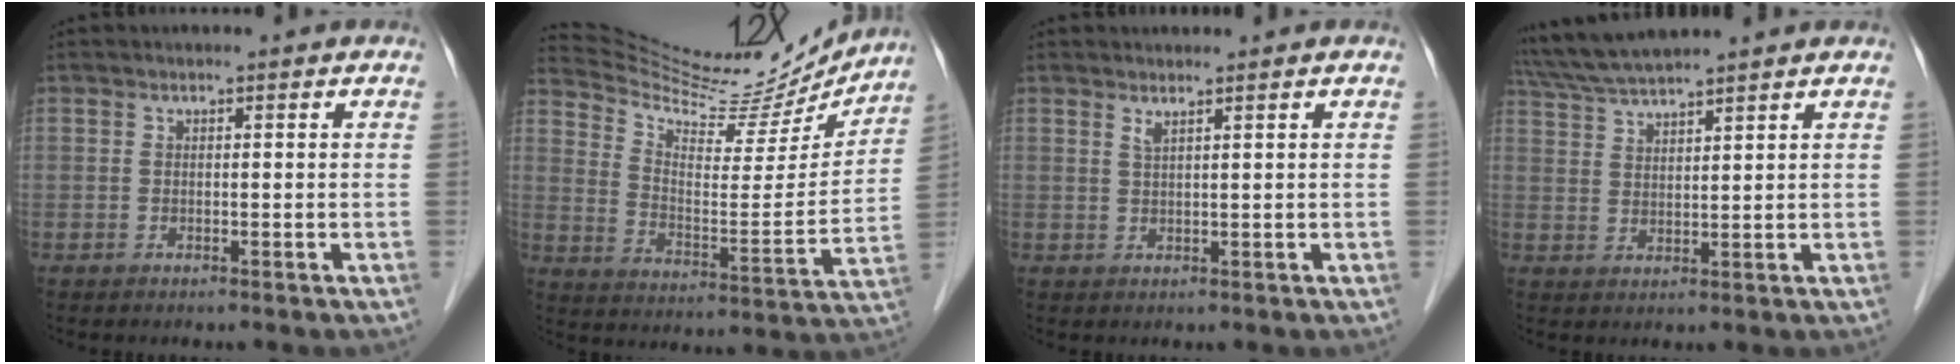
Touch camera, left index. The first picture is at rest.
{"total": 21.9, "force": [20.6, 4.1, 6.1], "torque": [-0.101, -0.041, 0.298]}
{"total": 1.2, "force": [0.9, -0.1, 0.7], "torque": [-0.017, -0.006, 0.020]}
{"total": 8.4, "force": [7.6, -0.5, 3.5], "torque": [-0.068, 0.035, 0.139]}